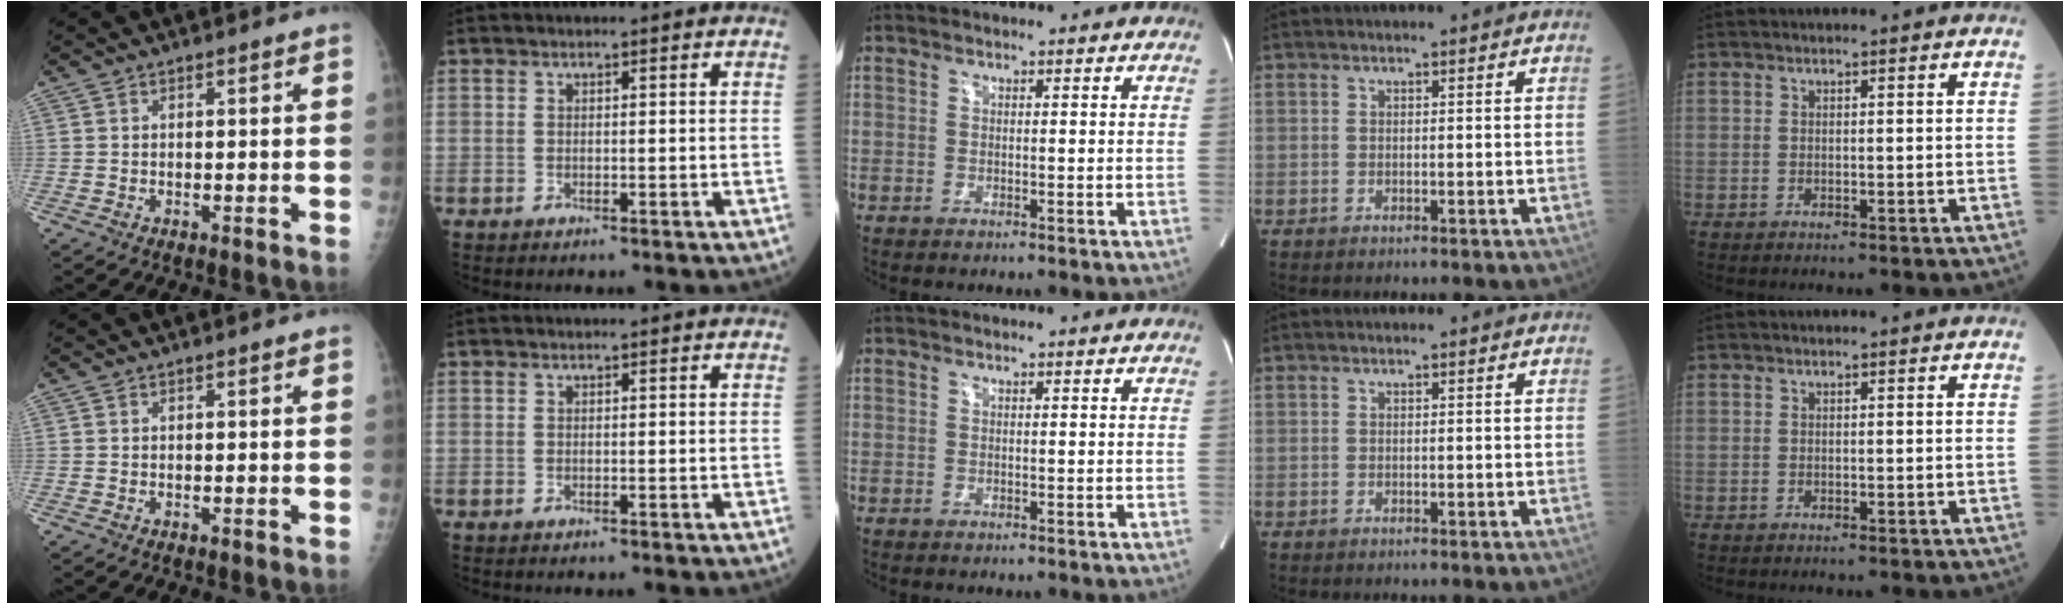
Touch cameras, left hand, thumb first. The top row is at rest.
{}